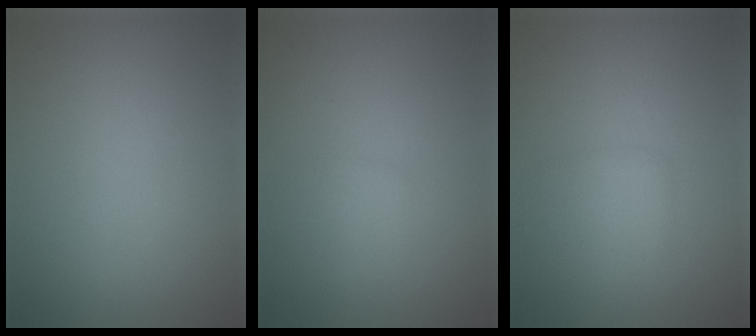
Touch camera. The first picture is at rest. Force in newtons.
{"total": 0.9, "press": 0.9, "slide": 0.1}
{"total": 1.7, "press": 1.7, "slide": 0.0}